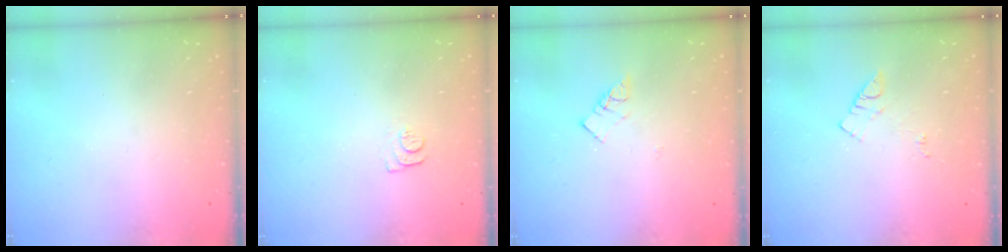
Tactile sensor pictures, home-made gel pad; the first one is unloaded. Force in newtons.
{"total": 5.2, "press": 5.2, "slide": 0.7}
{"total": 5.4, "press": 5.4, "slide": 0.1}
{"total": 7.2, "press": 7.2, "slide": 0.6}